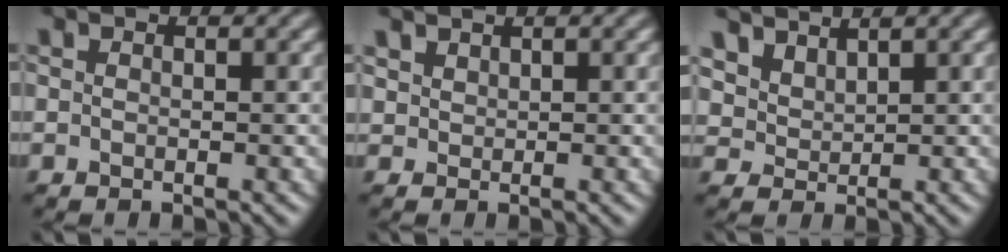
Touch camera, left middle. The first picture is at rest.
{"total": 1.0, "force": [1.0, 0.3, 0.0], "torque": [-0.005, 0.002, 0.026]}
{"total": 4.3, "force": [3.7, 1.9, 1.2], "torque": [-0.050, -0.002, 0.085]}